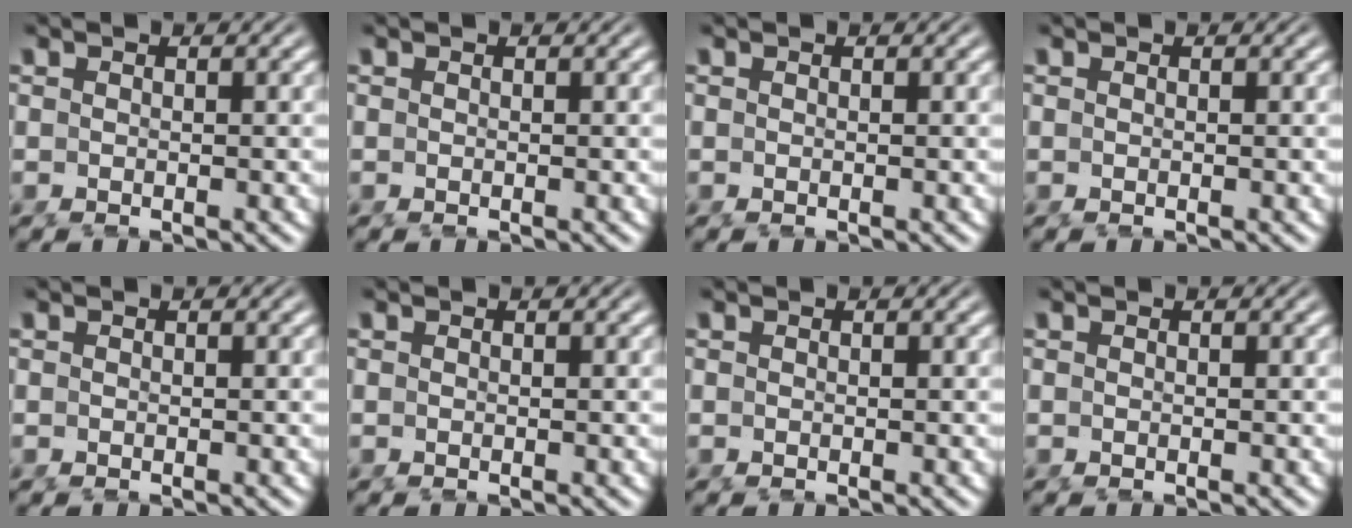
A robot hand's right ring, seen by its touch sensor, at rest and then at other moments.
{"total": 0.0}
{"total": 0.0}
{"total": 0.0}
{"total": 0.0}
{"total": 0.0}
{"total": 0.0}
{"total": 0.0}